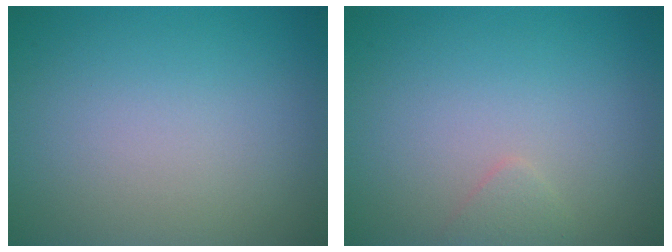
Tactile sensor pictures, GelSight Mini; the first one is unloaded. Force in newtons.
{"total": 0.8, "press": 0.8, "slide": 0.1}